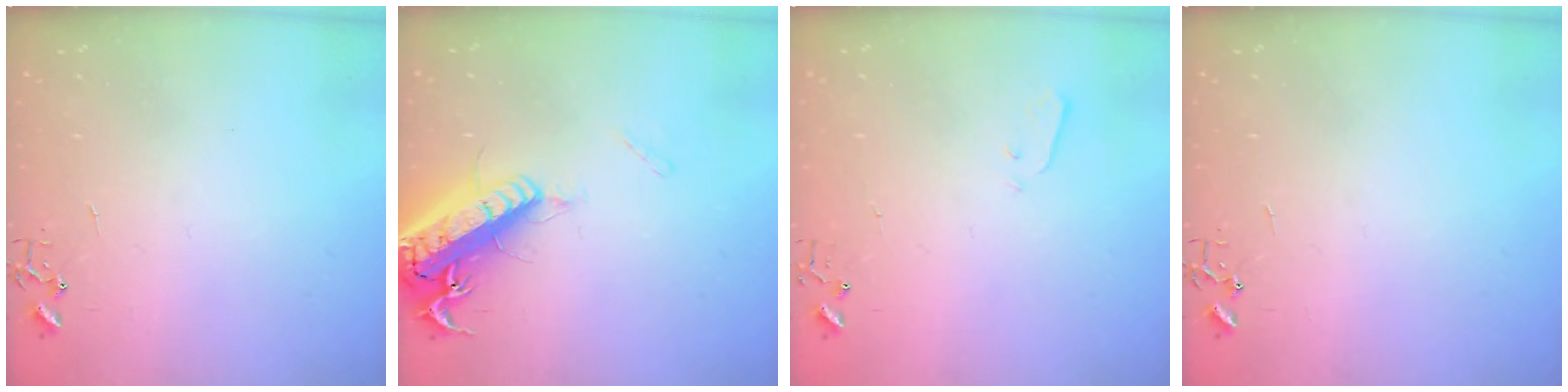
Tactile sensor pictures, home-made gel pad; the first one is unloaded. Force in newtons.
{"total": 20.1, "press": 19.7, "slide": 3.9}
{"total": 1.9, "press": 1.9, "slide": 0.4}
{"total": 0.0}